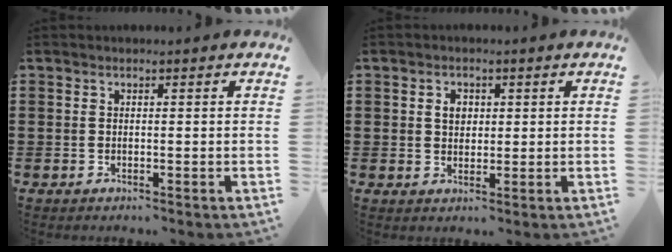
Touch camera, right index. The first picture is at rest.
{"total": 2.5, "force": [0.7, 1.8, 1.6], "torque": [-0.037, 0.009, 0.011]}